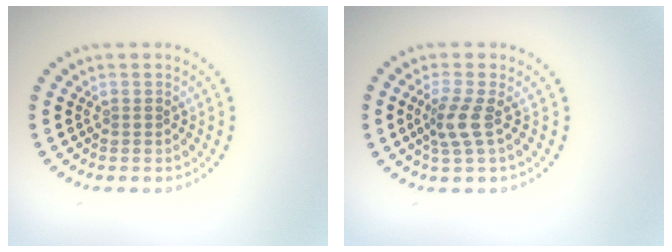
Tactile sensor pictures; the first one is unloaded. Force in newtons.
{"total": 2.4, "press": 1.9, "slide": 1.5}